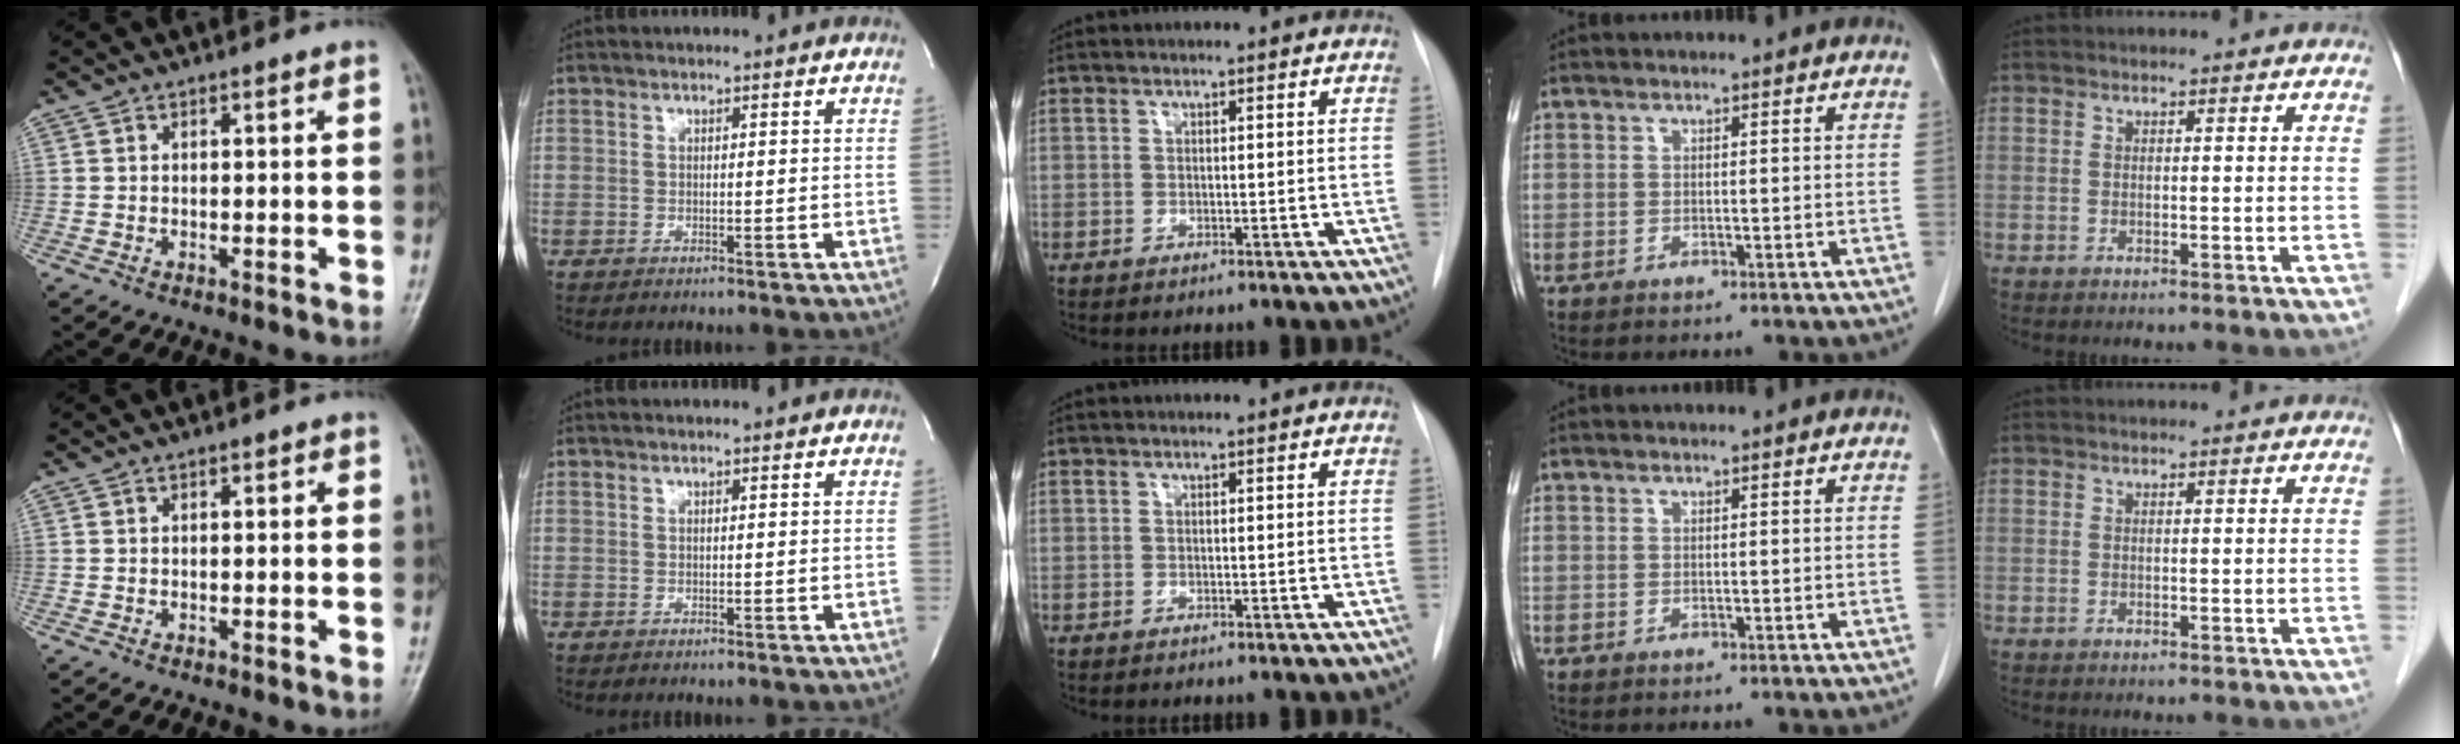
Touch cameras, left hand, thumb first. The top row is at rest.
{"index": {"total": 0.6, "force": [0.6, 0.0, 0.2], "torque": [-0.008, 0.002, 0.008]}}